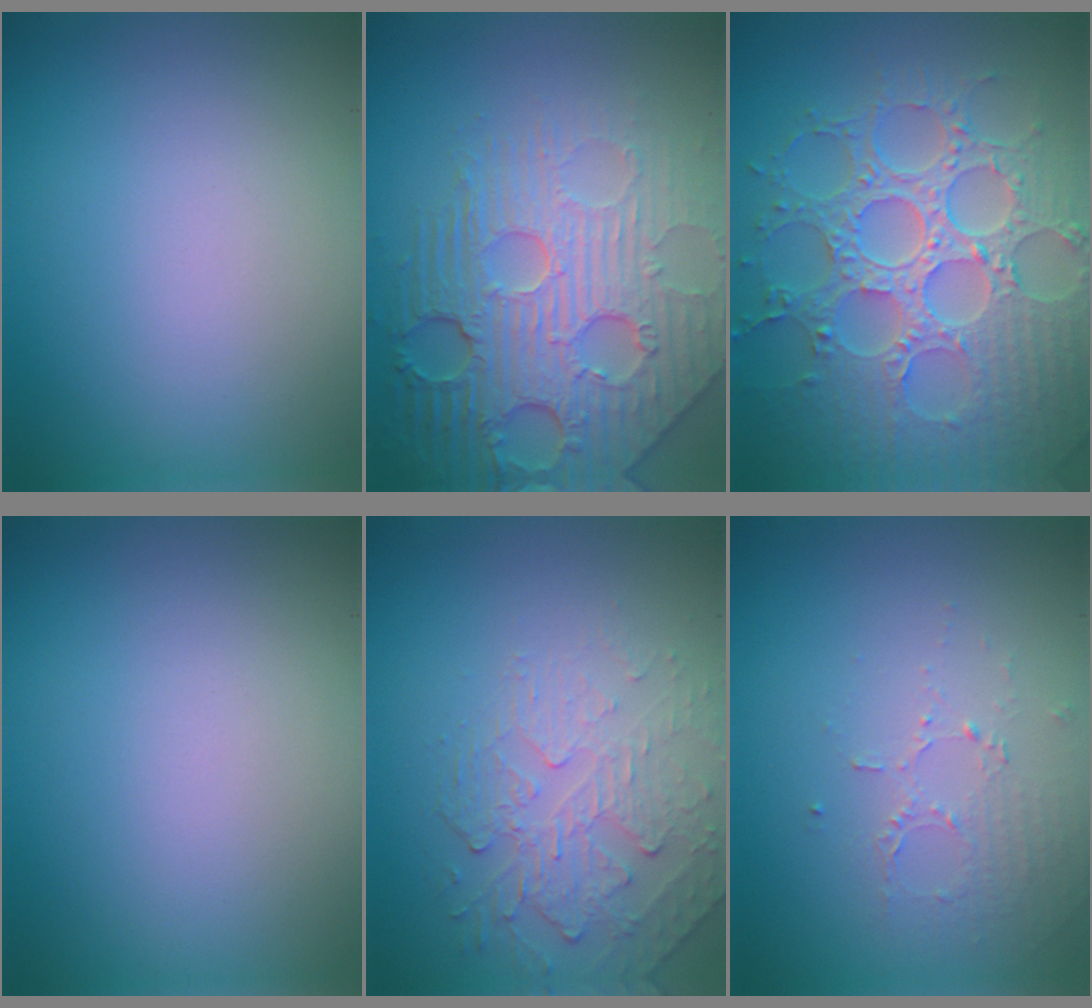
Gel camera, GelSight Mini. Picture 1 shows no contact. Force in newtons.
{"total": 8.4, "press": 5.9, "slide": 5.9}
{"total": 8.8, "press": 6.6, "slide": 5.7}
{"total": 0.0}
{"total": 2.4, "press": 1.7, "slide": 1.7}
{"total": 1.4, "press": 0.8, "slide": 1.2}